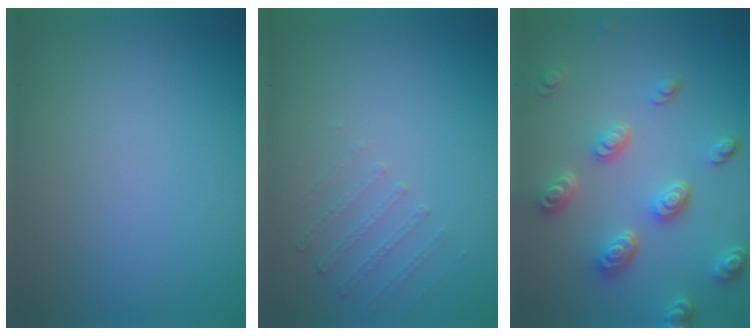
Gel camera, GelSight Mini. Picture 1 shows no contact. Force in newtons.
{"total": 1.1, "press": 0.7, "slide": 0.8}
{"total": 4.7, "press": 3.6, "slide": 3.1}